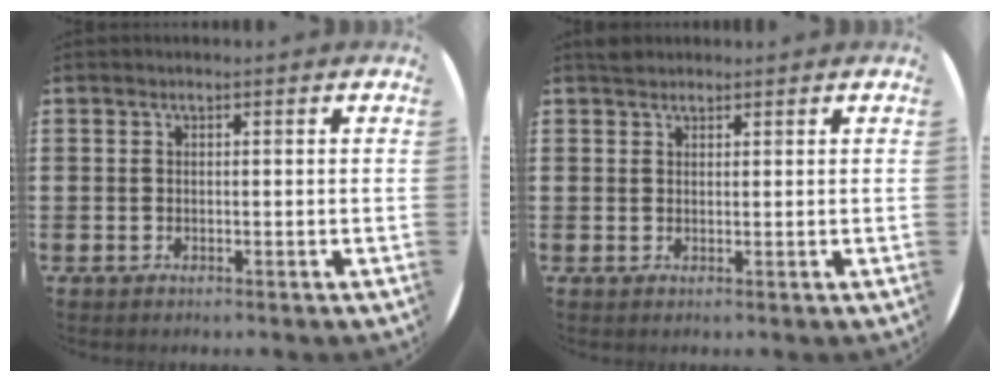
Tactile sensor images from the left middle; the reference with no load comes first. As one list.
[{"total": 1.1, "force": [1.1, 0.4, 0.0], "torque": [-0.002, 0.003, 0.021]}]